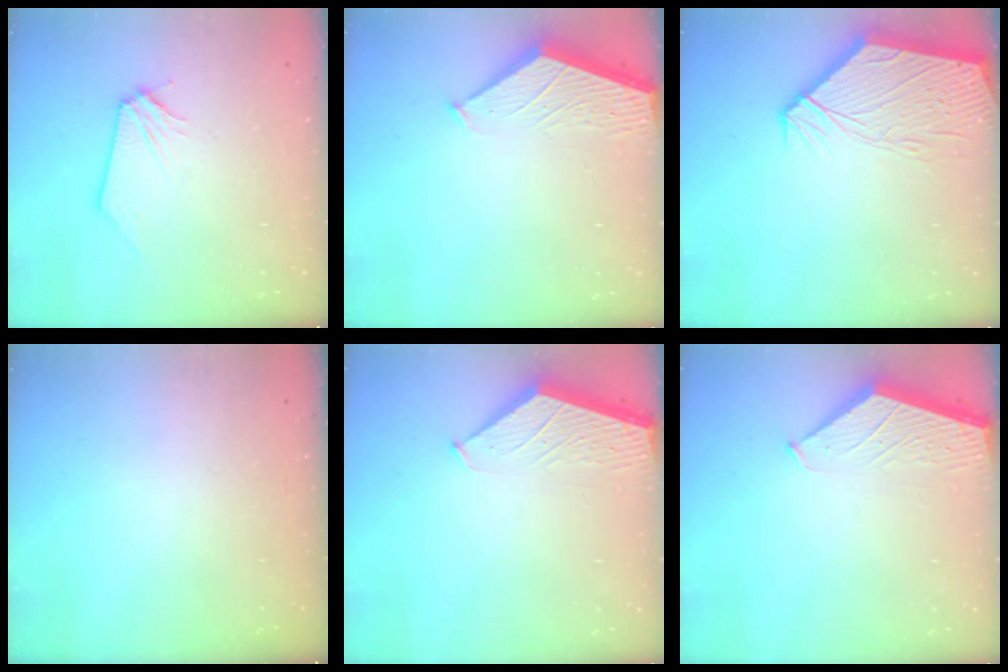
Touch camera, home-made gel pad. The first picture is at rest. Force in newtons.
{"total": 1.8, "press": 1.8, "slide": 0.2}
{"total": 13.0, "press": 12.9, "slide": 1.9}
{"total": 0.0}
{"total": 1.6, "press": 1.6, "slide": 0.2}
{"total": 1.6, "press": 1.6, "slide": 0.2}